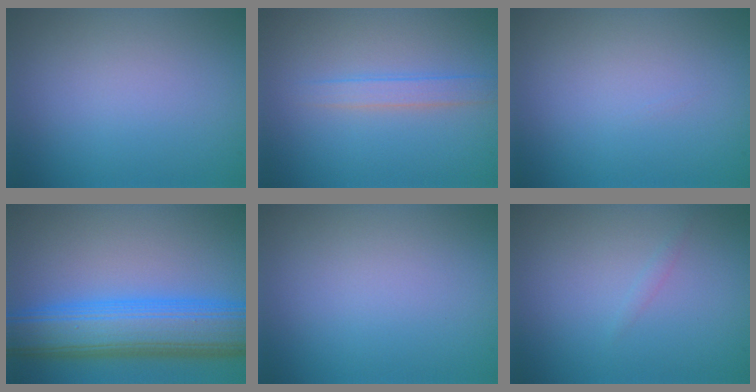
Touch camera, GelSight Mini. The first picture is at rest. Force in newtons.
{"total": 1.8, "press": 1.8, "slide": 0.1}
{"total": 0.0}
{"total": 10.0, "press": 10.0, "slide": 0.1}
{"total": 0.0}
{"total": 0.5, "press": 0.5, "slide": 0.0}